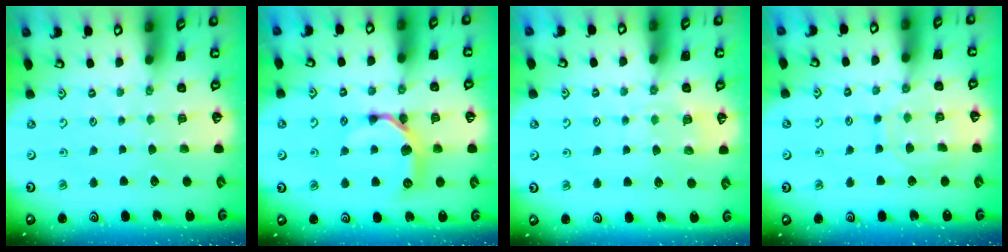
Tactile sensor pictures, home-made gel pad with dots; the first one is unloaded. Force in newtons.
{"total": 10.8, "press": 10.8, "slide": 0.5}
{"total": 8.3, "press": 8.3, "slide": 0.8}
{"total": 10.3, "press": 10.2, "slide": 0.7}